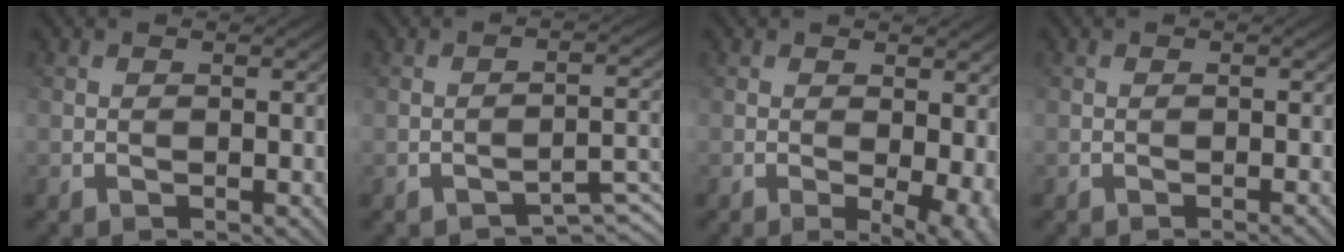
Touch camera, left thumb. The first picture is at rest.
{"total": 3.6, "force": [-3.1, 0.5, 1.7], "torque": [-0.020, 0.012, -0.046]}
{"total": 5.1, "force": [-0.7, 2.2, 4.5], "torque": [-0.060, -0.006, -0.006]}
{"total": 0.9, "force": [-0.5, 0.0, 0.7], "torque": [-0.008, 0.002, -0.014]}